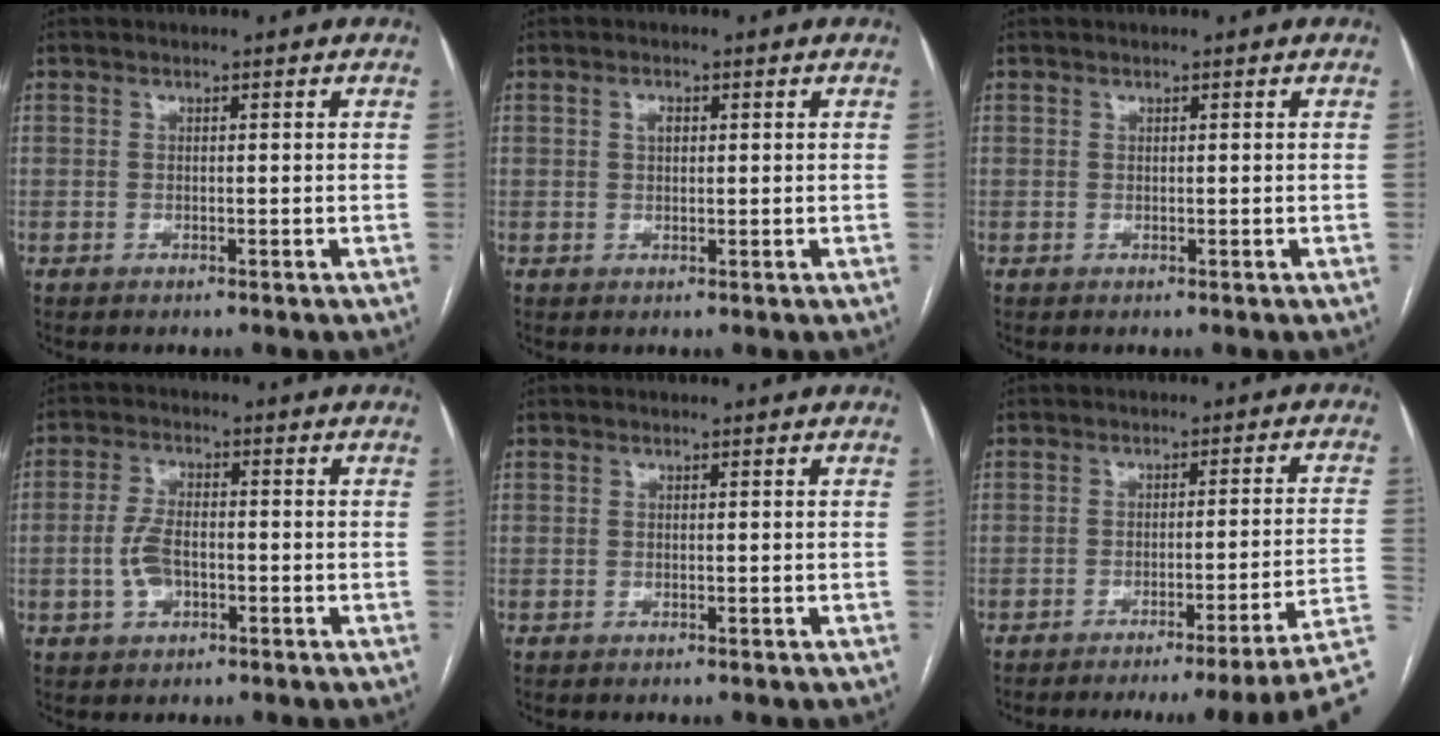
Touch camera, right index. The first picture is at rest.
{"total": 1.5, "force": [0.5, 0.9, 1.1], "torque": [-0.019, 0.003, 0.008]}
{"total": 0.0}
{"total": 5.3, "force": [-1.4, 2.9, 4.2], "torque": [-0.094, 0.008, -0.024]}
{"total": 0.0}
{"total": 14.9, "force": [-11.3, -3.1, 9.2], "torque": [-0.061, 0.002, -0.145]}